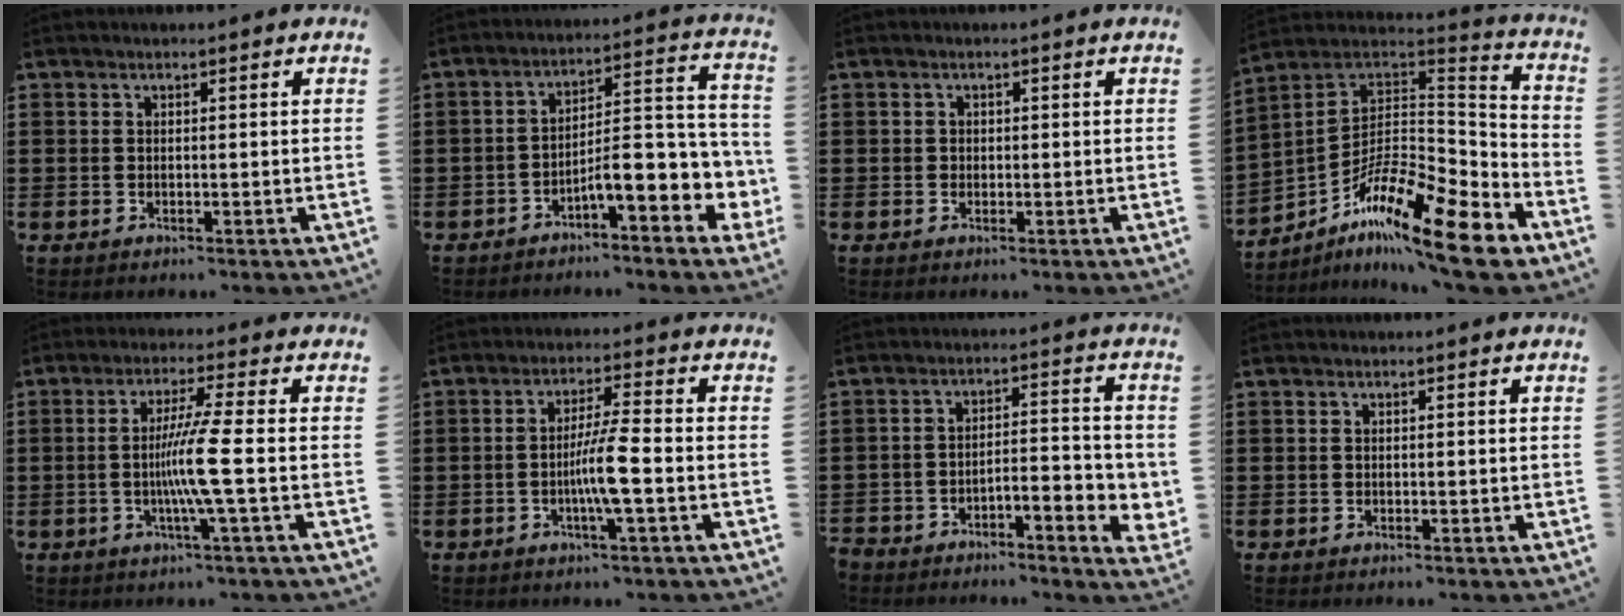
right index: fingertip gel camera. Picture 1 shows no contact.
{"total": 8.3, "force": [-3.6, 2.8, 6.9], "torque": [-0.102, -0.022, -0.069]}
{"total": 0.6, "force": [0.0, 0.6, 0.1], "torque": [-0.004, 0.004, -0.001]}
{"total": 16.1, "force": [-10.3, 4.1, 11.7], "torque": [-0.202, 0.019, -0.188]}
{"total": 7.4, "force": [-1.3, -0.9, 7.2], "torque": [-0.139, -0.019, -0.031]}
{"total": 6.1, "force": [-1.6, -0.1, 5.9], "torque": [-0.109, -0.007, -0.035]}
{"total": 4.2, "force": [-3.5, 1.0, 2.2], "torque": [-0.040, -0.003, -0.070]}
{"total": 0.0}